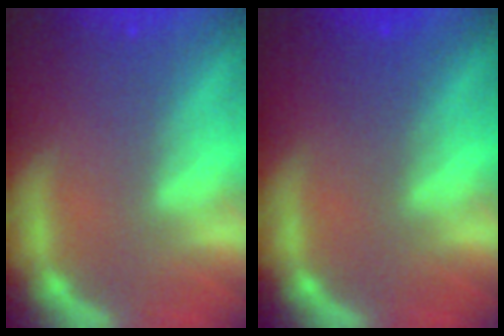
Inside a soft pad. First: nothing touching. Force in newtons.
{"total": 2.0}